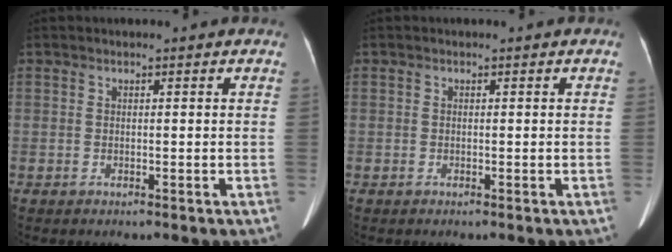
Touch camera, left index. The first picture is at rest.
{"total": 2.2, "force": [-1.1, -1.6, -1.1], "torque": [0.015, -0.012, -0.019]}